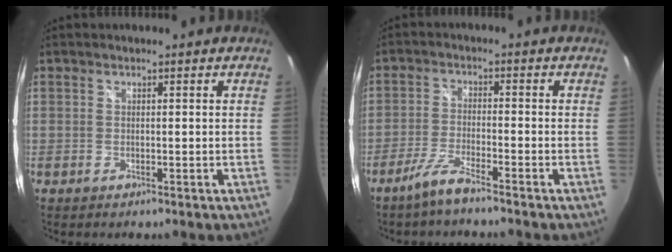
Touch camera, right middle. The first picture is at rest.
{"total": 5.0, "force": [-4.1, 0.1, 2.8], "torque": [-0.076, -0.005, -0.082]}